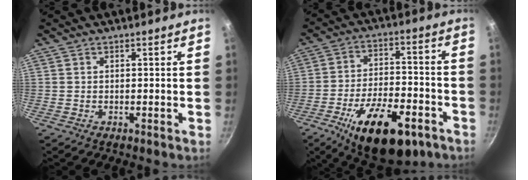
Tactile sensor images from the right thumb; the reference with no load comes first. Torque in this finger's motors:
{"motor_torque": [0.42, 0.74, 1.62, -1.14, 0.31]}